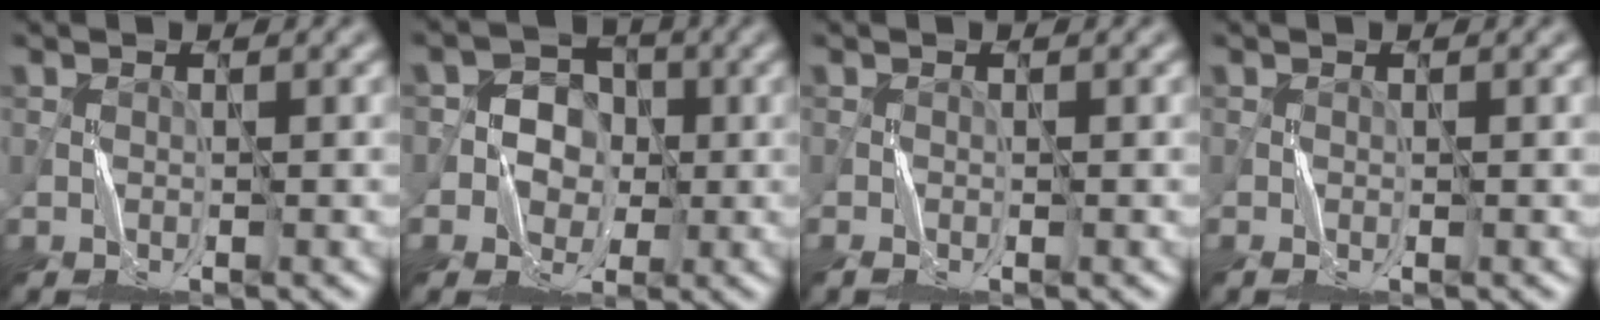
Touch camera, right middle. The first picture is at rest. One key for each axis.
{"total": 3.2, "fx": -0.4, "fy": 3.0, "fz": 0.8, "tx": 0.002, "ty": 0.004, "tz": -0.024}
{"total": 0.8, "fx": -0.5, "fy": 0.2, "fz": 0.6, "tx": -0.016, "ty": -0.001, "tz": -0.011}
{"total": 0.5, "fx": -0.2, "fy": 0.1, "fz": 0.5, "tx": -0.011, "ty": -0.001, "tz": -0.004}